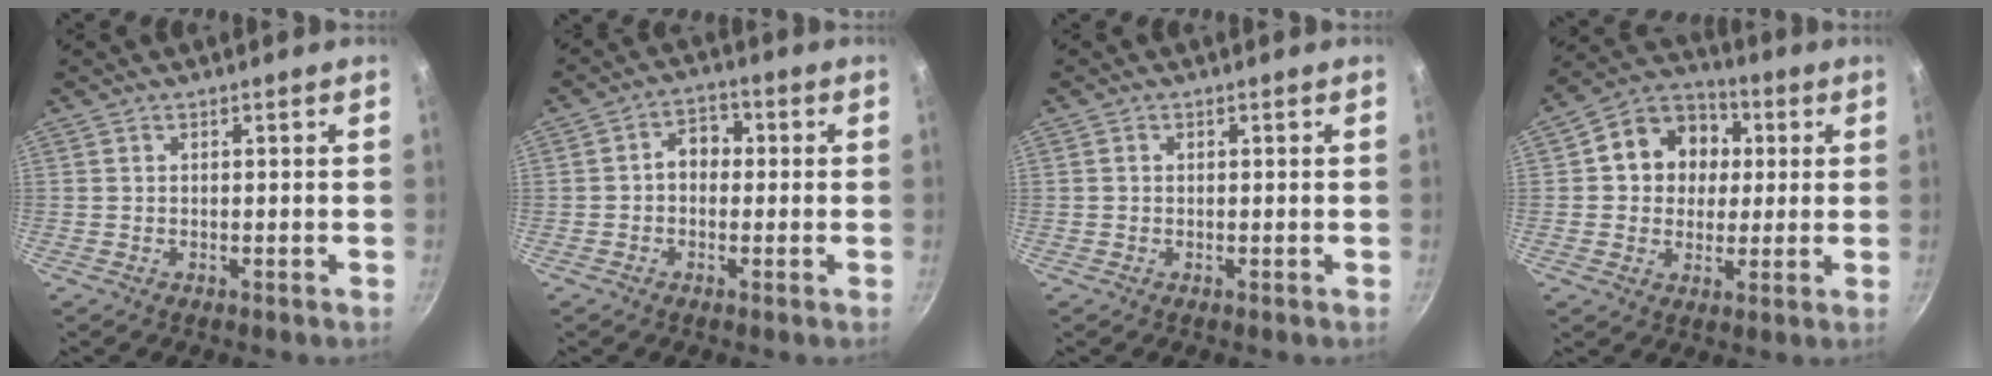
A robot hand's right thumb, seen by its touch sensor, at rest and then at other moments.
{"total": 5.0, "force": [-0.1, 4.0, 3.1], "torque": [-0.016, 0.018, -0.013]}
{"total": 0.5, "force": [0.0, 0.5, 0.2], "torque": [-0.001, 0.003, 0.000]}
{"total": 12.9, "force": [2.3, 11.1, 6.2], "torque": [-0.069, 0.017, 0.021]}